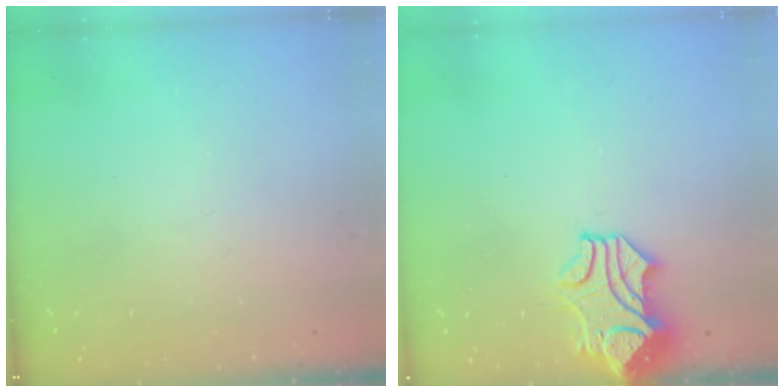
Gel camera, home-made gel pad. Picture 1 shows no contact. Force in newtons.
{"total": 2.0, "press": 1.6, "slide": 1.1}